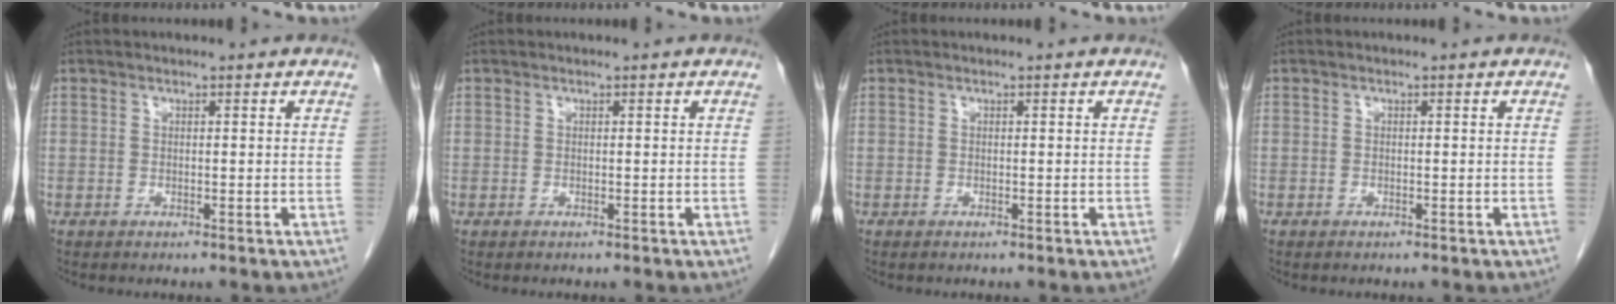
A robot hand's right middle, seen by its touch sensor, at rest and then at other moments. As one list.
[{"total": 0.0}, {"total": 0.0}, {"total": 0.0}]